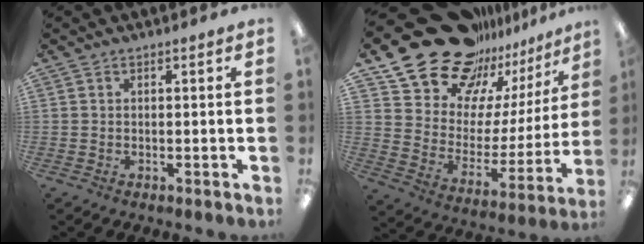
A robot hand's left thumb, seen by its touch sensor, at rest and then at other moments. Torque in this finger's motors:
{"motor_torque": [1.45, 1.47, 1.38, -1.40, 0.20]}